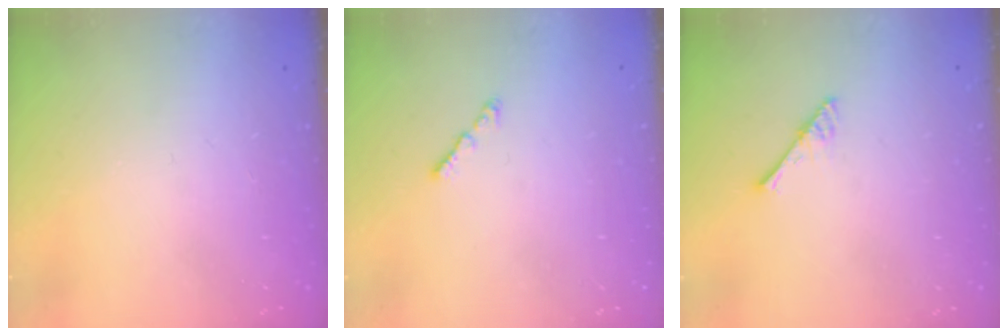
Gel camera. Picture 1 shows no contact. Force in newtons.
{"total": 1.6, "press": 1.5, "slide": 0.5}
{"total": 2.9, "press": 2.9, "slide": 0.2}